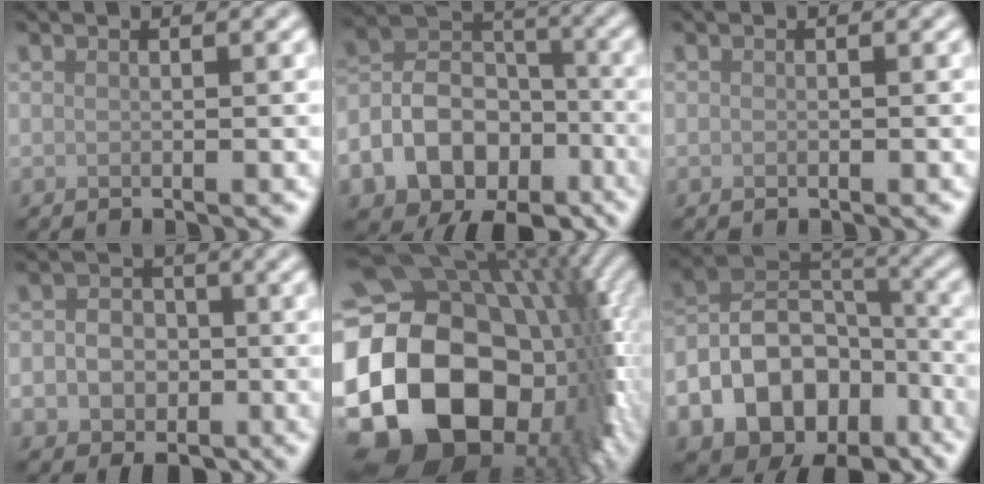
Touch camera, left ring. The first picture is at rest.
{"total": 10.6, "force": [-4.7, 7.6, 5.7], "torque": [-0.112, 0.004, -0.096]}
{"total": 0.0}
{"total": 5.8, "force": [-1.3, 5.1, 2.6], "torque": [-0.023, 0.007, -0.043]}
{"total": 21.0, "force": [-2.9, 15.3, 14.2], "torque": [-0.276, -0.011, -0.043]}
{"total": 13.4, "force": [-6.8, 9.2, 6.9], "torque": [-0.146, 0.007, -0.115]}